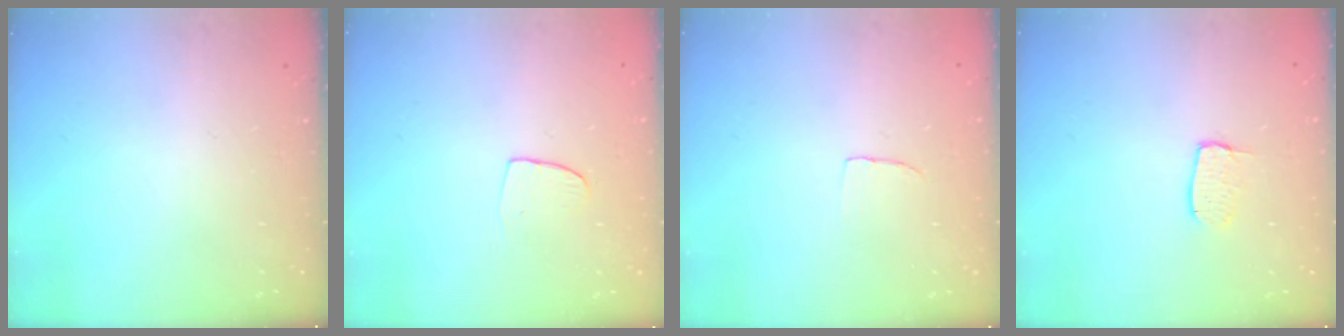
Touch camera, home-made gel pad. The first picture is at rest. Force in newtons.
{"total": 5.8, "press": 5.7, "slide": 0.4}
{"total": 3.1, "press": 3.0, "slide": 0.3}
{"total": 5.5, "press": 5.5, "slide": 0.2}